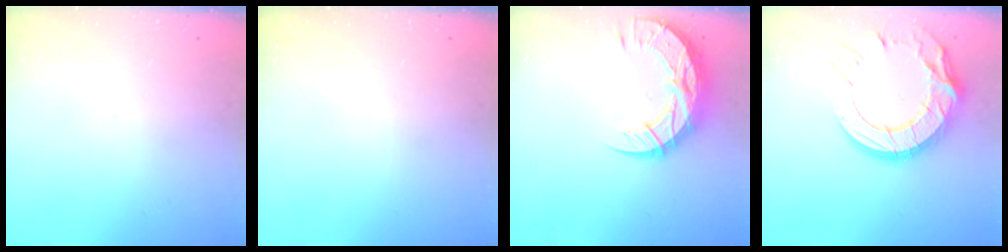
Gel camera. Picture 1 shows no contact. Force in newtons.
{"total": 0.0}
{"total": 15.7, "press": 15.6, "slide": 1.2}
{"total": 20.2, "press": 20.1, "slide": 1.7}